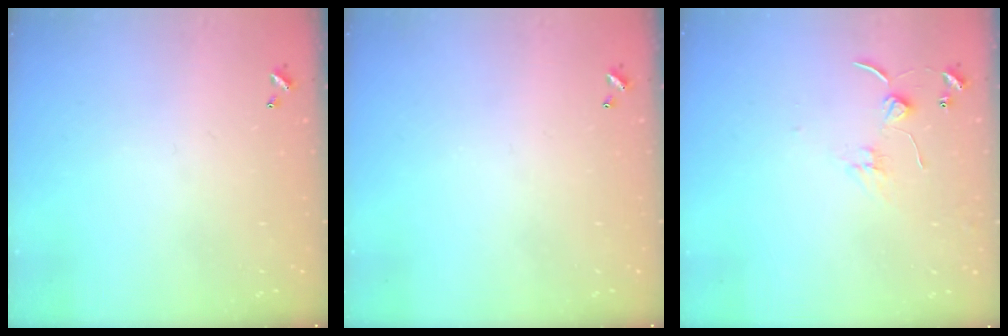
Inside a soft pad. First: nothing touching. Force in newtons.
{"total": 0.0}
{"total": 2.3, "press": 2.3, "slide": 0.1}